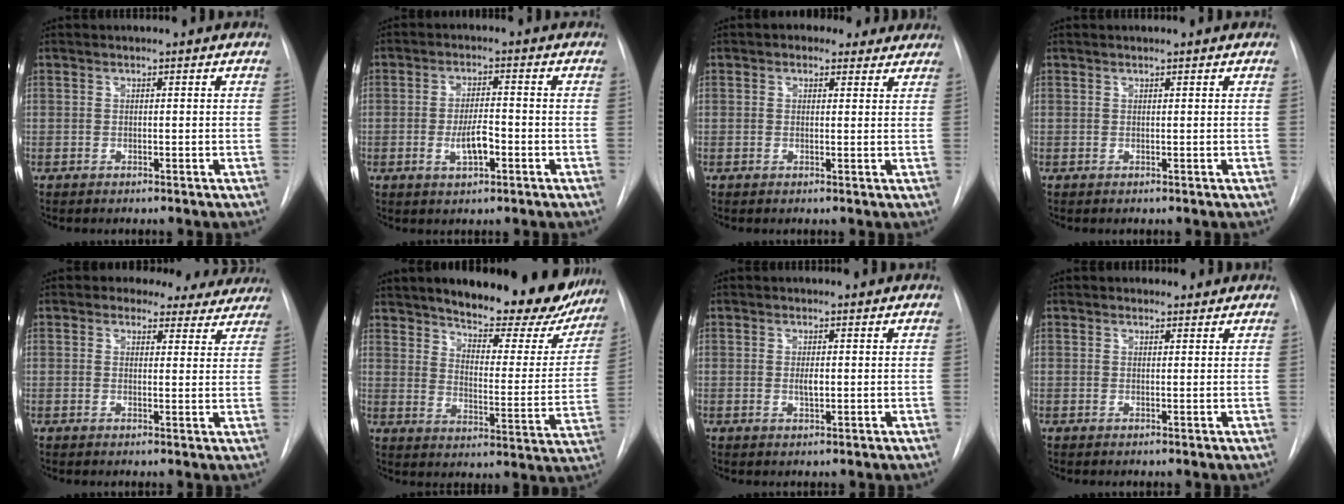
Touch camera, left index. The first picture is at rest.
{"total": 4.7, "force": [-1.5, 1.5, 4.2], "torque": [-0.077, 0.000, -0.023]}
{"total": 5.4, "force": [4.0, 3.0, 1.9], "torque": [-0.015, 0.019, 0.047]}
{"total": 0.6, "force": [0.5, 0.0, 0.2], "torque": [-0.007, 0.007, 0.009]}
{"total": 10.2, "force": [8.9, 4.8, 1.6], "torque": [0.014, 0.002, 0.078]}
{"total": 22.2, "force": [18.4, 6.5, 10.7], "torque": [-0.141, -0.041, 0.228]}
{"total": 1.5, "force": [0.1, 0.5, 1.4], "torque": [-0.026, -0.002, 0.003]}
{"total": 1.2, "force": [1.0, 0.6, 0.0], "torque": [-0.001, 0.003, 0.010]}